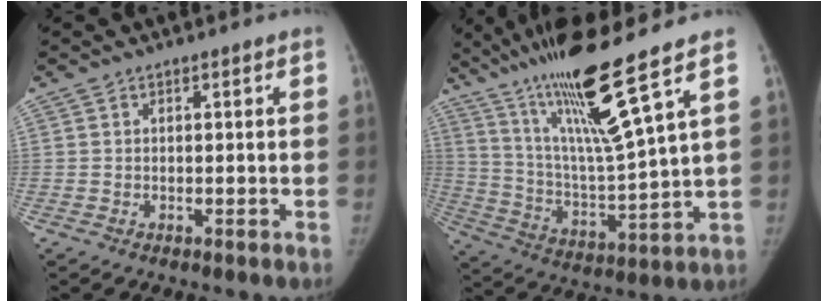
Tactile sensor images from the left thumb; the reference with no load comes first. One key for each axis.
{"total": 18.4, "fx": 12.1, "fy": -0.2, "fz": 13.9, "tx": -0.234, "ty": -0.065, "tz": 0.224}